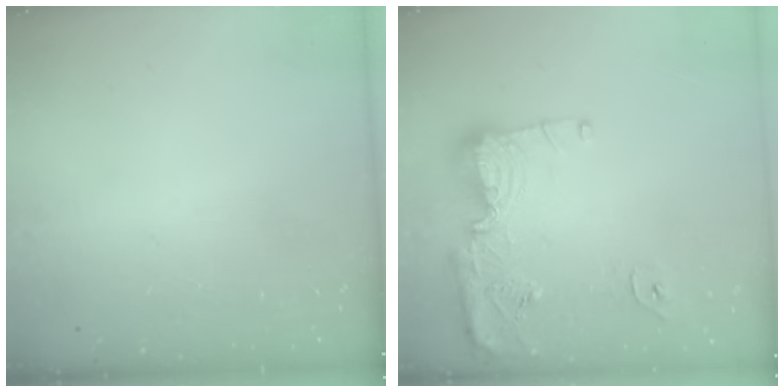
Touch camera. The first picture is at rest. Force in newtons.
{"total": 13.8, "press": 13.8, "slide": 1.3}